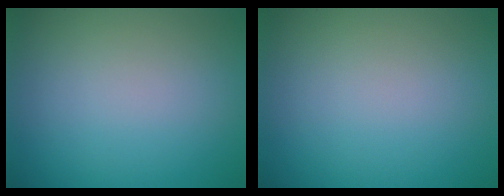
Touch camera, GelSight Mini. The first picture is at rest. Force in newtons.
{"total": 0.0}